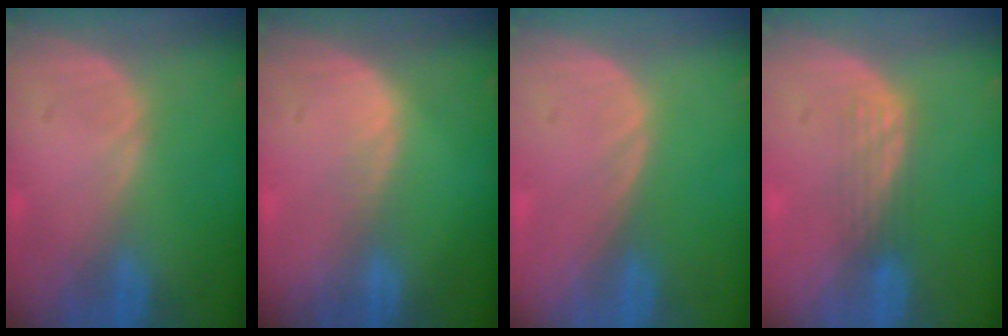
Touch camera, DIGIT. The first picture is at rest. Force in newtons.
{"total": 0.9, "press": 0.9, "slide": 0.1}
{"total": 0.0}
{"total": 2.9, "press": 2.6, "slide": 1.4}